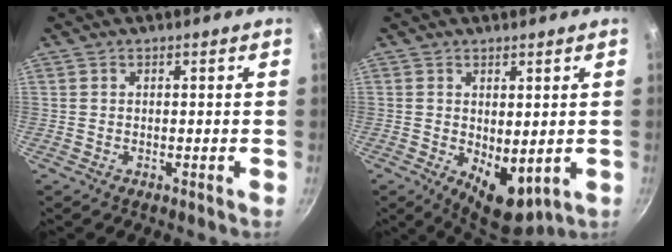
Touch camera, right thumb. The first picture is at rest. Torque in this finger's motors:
{"motor_torque": [-0.54, 0.86, 0.60, 0.67, 0.04]}